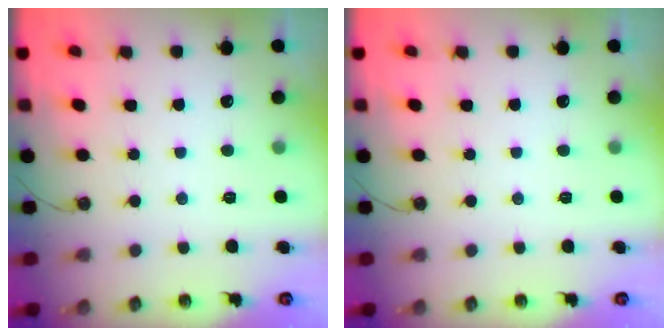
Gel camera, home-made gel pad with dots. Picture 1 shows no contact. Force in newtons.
{"total": 0.0}